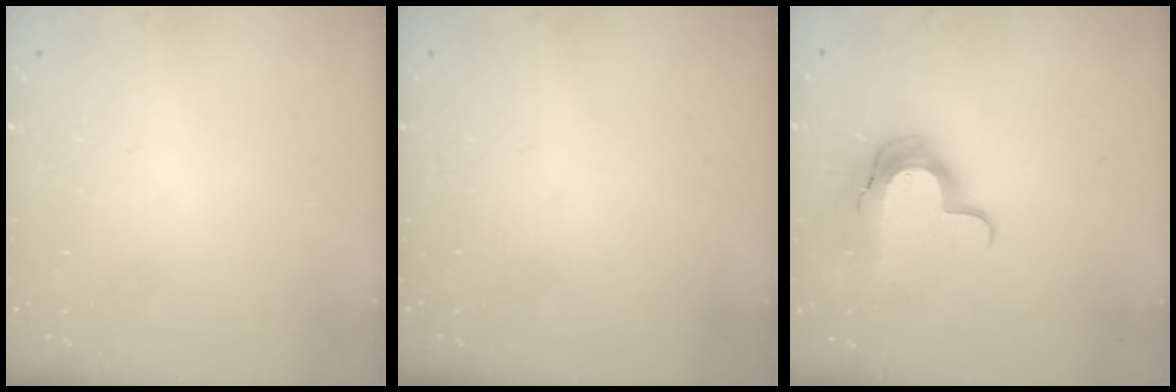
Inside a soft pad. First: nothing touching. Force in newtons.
{"total": 0.0}
{"total": 11.9, "press": 11.9, "slide": 0.6}